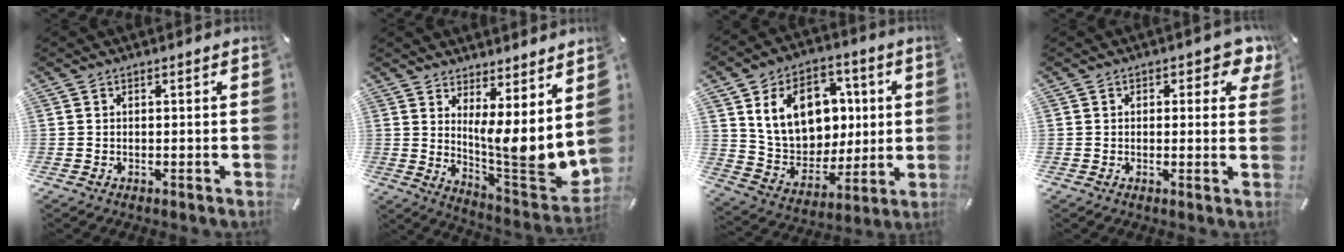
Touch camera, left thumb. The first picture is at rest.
{"total": 10.4, "force": [2.9, 1.9, 9.8], "torque": [-0.133, -0.063, 0.055]}
{"total": 17.7, "force": [4.4, 14.0, 9.9], "torque": [-0.171, -0.005, 0.091]}
{"total": 4.1, "force": [1.8, 2.6, 2.5], "torque": [-0.019, -0.001, 0.024]}